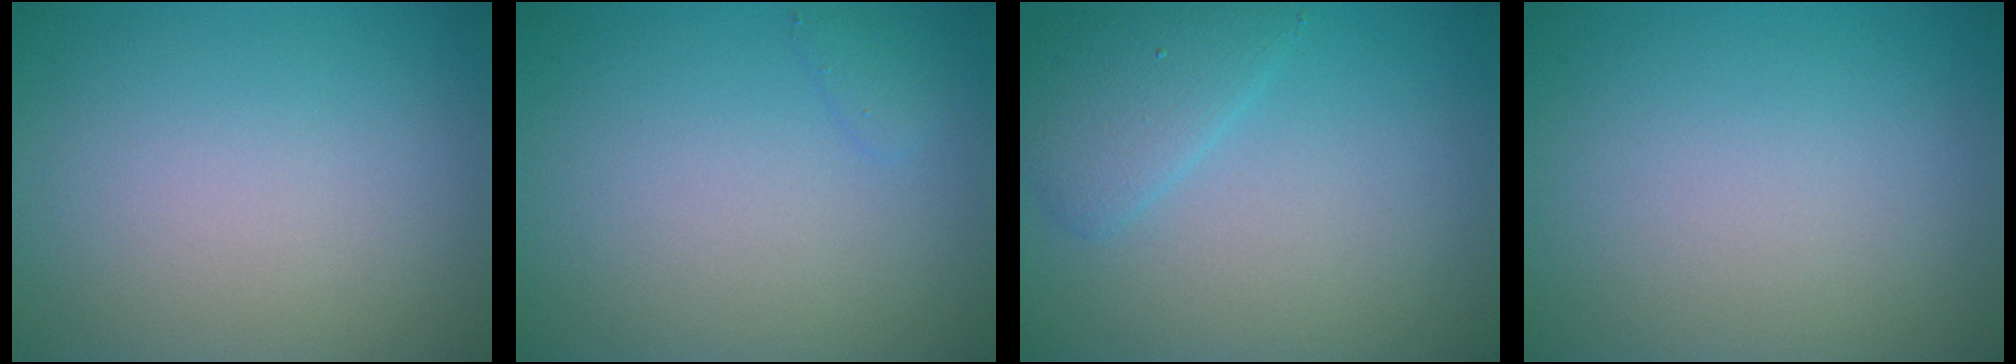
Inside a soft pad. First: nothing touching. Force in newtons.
{"total": 0.8, "press": 0.8, "slide": 0.1}
{"total": 2.7, "press": 2.7, "slide": 0.2}
{"total": 0.0}